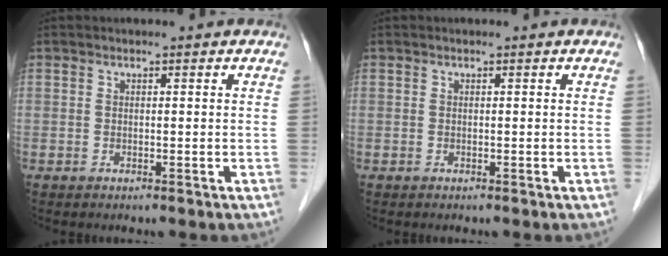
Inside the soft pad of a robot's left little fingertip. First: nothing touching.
{"total": 0.0}